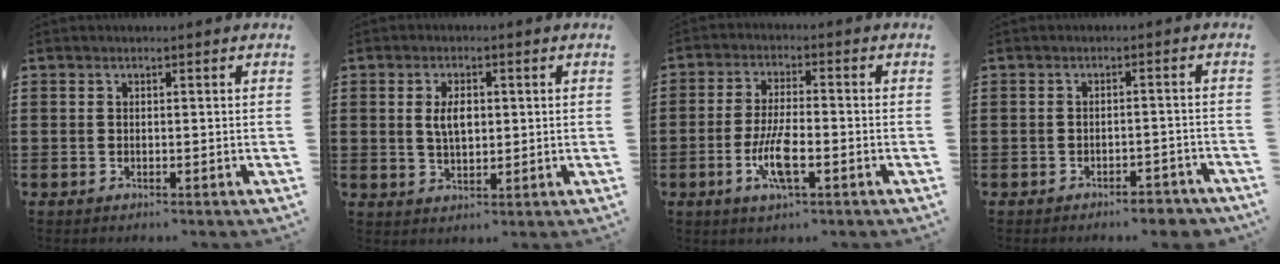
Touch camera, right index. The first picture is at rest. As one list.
[{"total": 4.0, "force": [0.5, 2.1, 3.4], "torque": [-0.062, 0.005, 0.006]}, {"total": 6.7, "force": [-2.4, 1.7, 6.0], "torque": [-0.131, -0.010, -0.049]}, {"total": 2.8, "force": [-2.7, 0.3, 0.8], "torque": [-0.016, 0.003, -0.054]}]